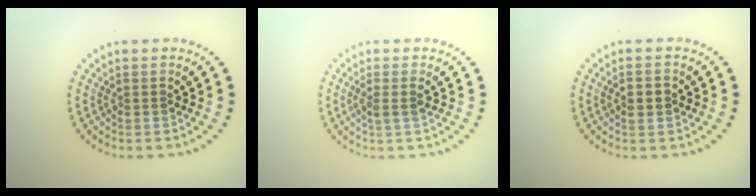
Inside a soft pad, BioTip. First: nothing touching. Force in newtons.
{"total": 1.4, "press": 1.1, "slide": 0.8}
{"total": 1.5, "press": 1.5, "slide": 0.2}